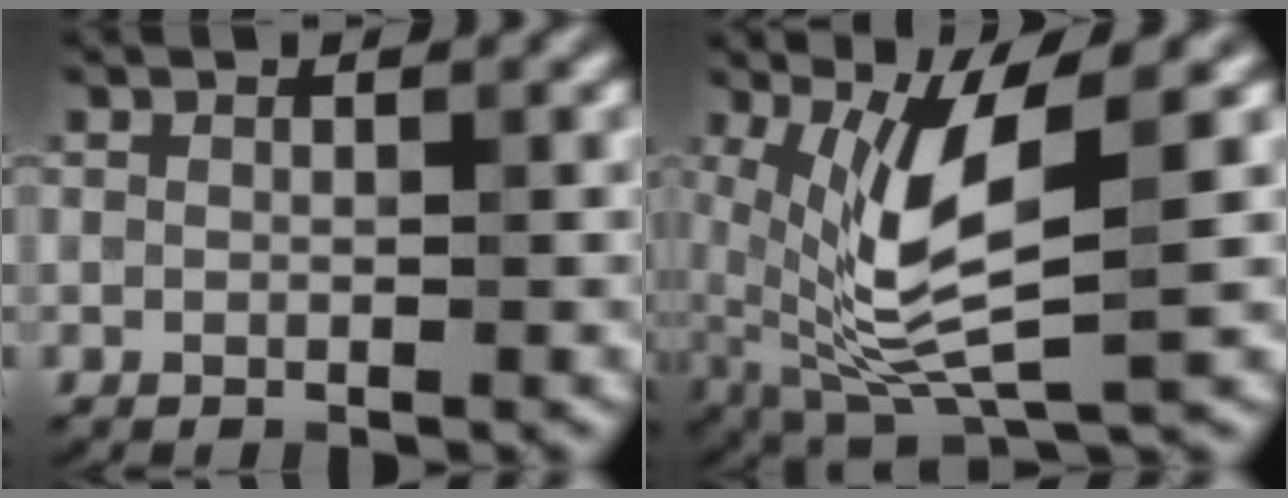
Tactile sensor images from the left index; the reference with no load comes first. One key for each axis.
{"total": 8.3, "fx": 1.3, "fy": 2.4, "fz": 7.8, "tx": -0.165, "ty": -0.013, "tz": 0.031}